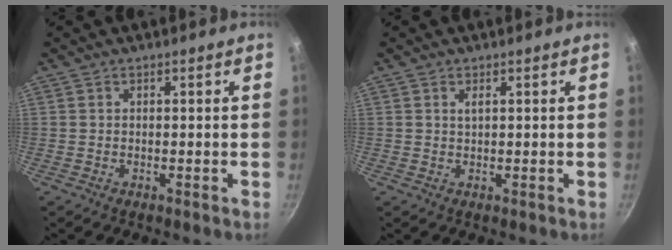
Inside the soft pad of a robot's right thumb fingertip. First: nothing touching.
{"total": 1.1, "force": [0.5, 0.4, 0.8], "torque": [-0.016, 0.001, 0.010]}